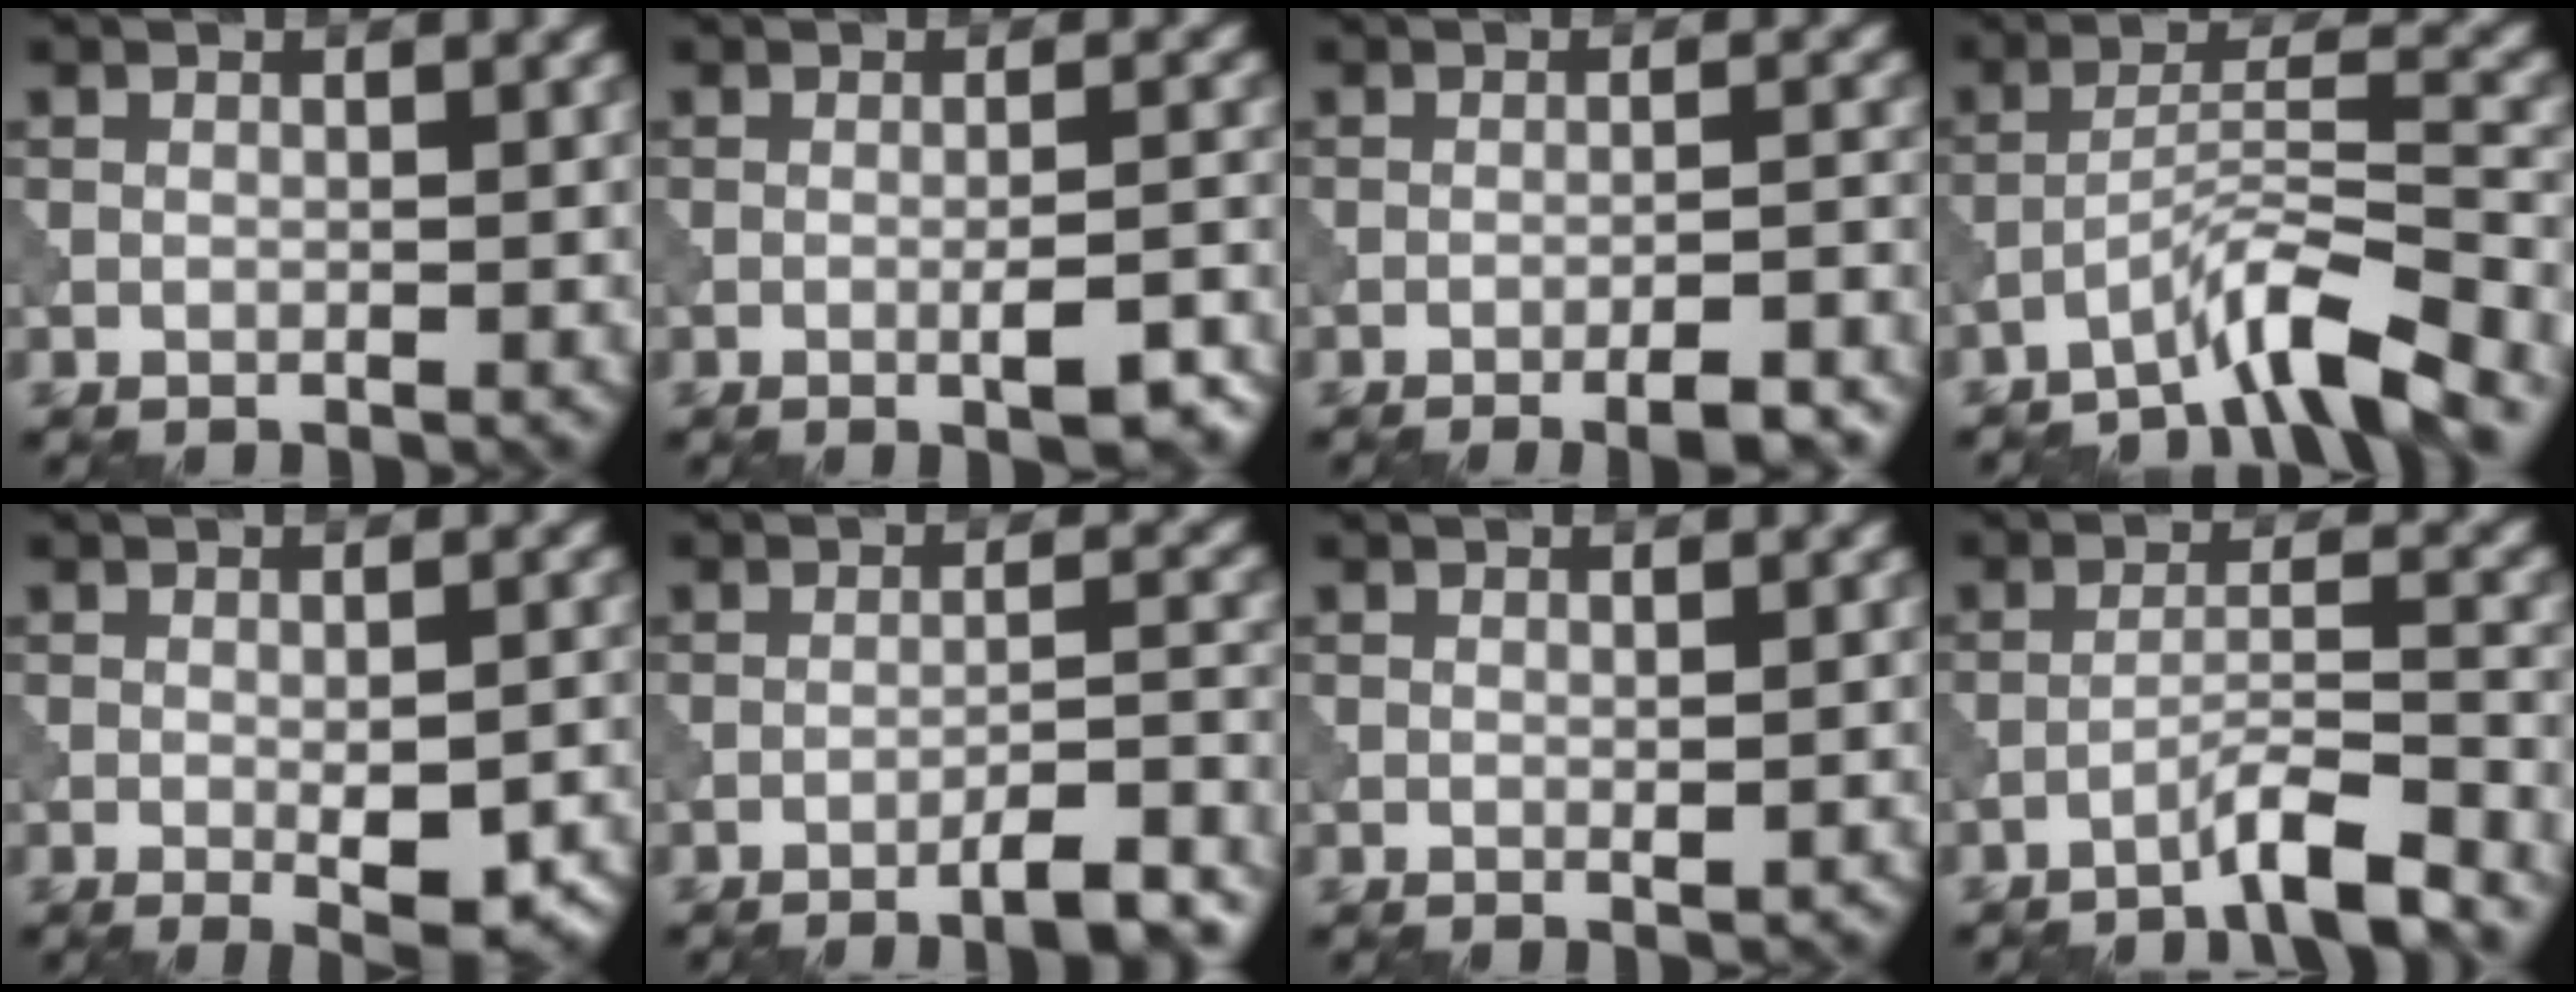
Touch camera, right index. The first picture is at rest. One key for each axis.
{"total": 4.1, "fx": -1.8, "fy": 1.0, "fz": 3.6, "tx": -0.053, "ty": 0.003, "tz": -0.023}
{"total": 4.6, "fx": -3.2, "fy": 0.9, "fz": 3.1, "tx": -0.045, "ty": 0.010, "tz": -0.046}
{"total": 5.7, "fx": -4.5, "fy": 0.3, "fz": 3.5, "tx": -0.059, "ty": 0.014, "tz": -0.088}
{"total": 5.2, "fx": -1.8, "fy": 1.9, "fz": 4.5, "tx": -0.064, "ty": -0.012, "tz": -0.017}
{"total": 6.0, "fx": -4.6, "fy": 1.1, "fz": 3.7, "tx": -0.049, "ty": 0.012, "tz": -0.064}
{"total": 0.6, "fx": 0.0, "fy": 0.1, "fz": 0.6, "tx": -0.009, "ty": -0.002, "tz": 0.001}
{"total": 4.3, "fx": -3.4, "fy": 0.2, "fz": 2.7, "tx": -0.037, "ty": 0.015, "tz": -0.070}